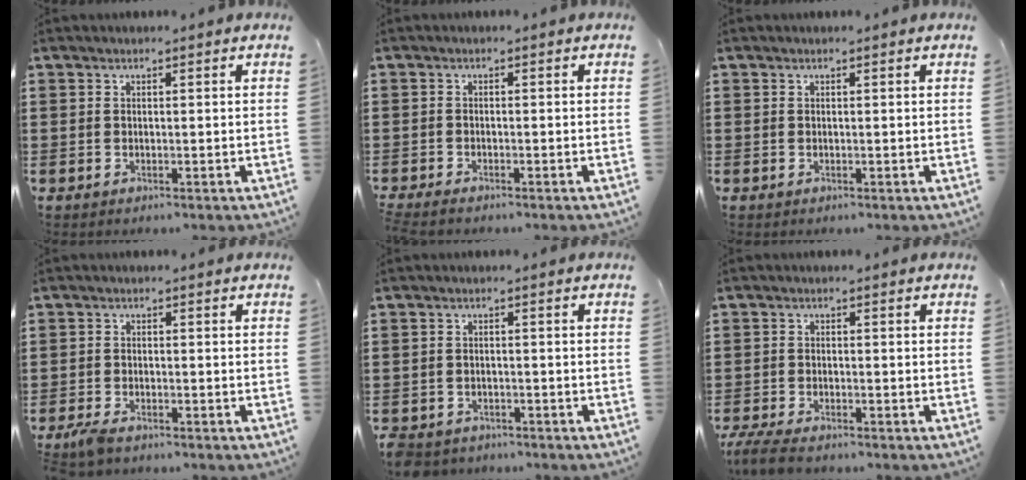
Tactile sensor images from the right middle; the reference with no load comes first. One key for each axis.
{"total": 1.0, "fx": -0.9, "fy": 0.1, "fz": 0.2, "tx": -0.008, "ty": -0.001, "tz": -0.019}
{"total": 0.0}
{"total": 2.4, "fx": -1.9, "fy": 0.6, "fz": 1.2, "tx": -0.037, "ty": -0.001, "tz": -0.042}
{"total": 2.3, "fx": -2.2, "fy": 0.7, "fz": -0.1, "tx": -0.014, "ty": -0.002, "tz": -0.052}
{"total": 3.4, "fx": -3.1, "fy": 0.4, "fz": 1.3, "tx": -0.043, "ty": -0.008, "tz": -0.068}